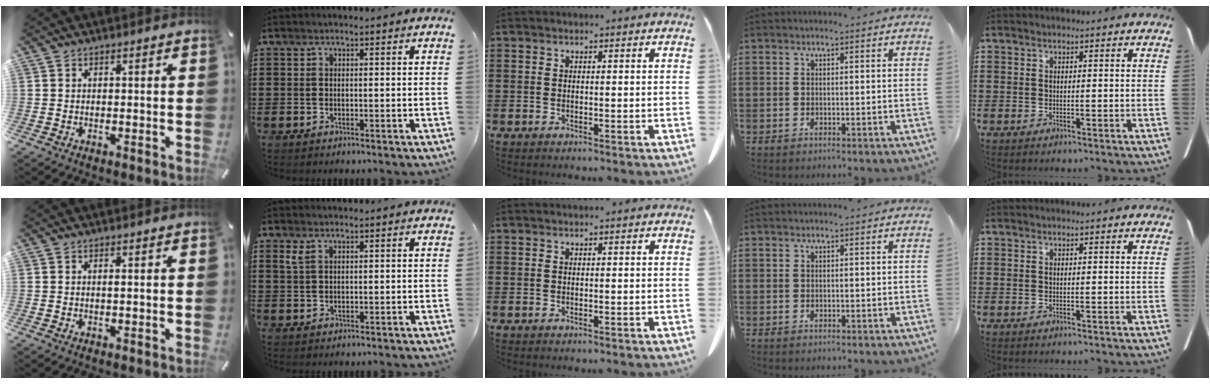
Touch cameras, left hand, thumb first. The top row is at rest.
{"thumb": {"total": 0.5, "force": [0.0, -0.1, 0.5], "torque": [-0.008, -0.001, 0.000]}, "index": {"total": 1.8, "force": [0.9, 0.8, 1.3], "torque": [-0.031, 0.003, 0.016]}}